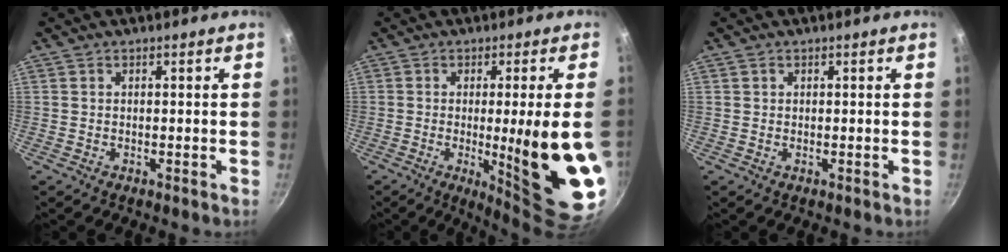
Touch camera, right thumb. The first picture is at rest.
{"total": 17.2, "force": [-2.3, 1.9, 17.0], "torque": [-0.229, -0.018, -0.016]}
{"total": 0.5, "force": [0.2, 0.5, 0.1], "torque": [0.000, 0.002, 0.002]}